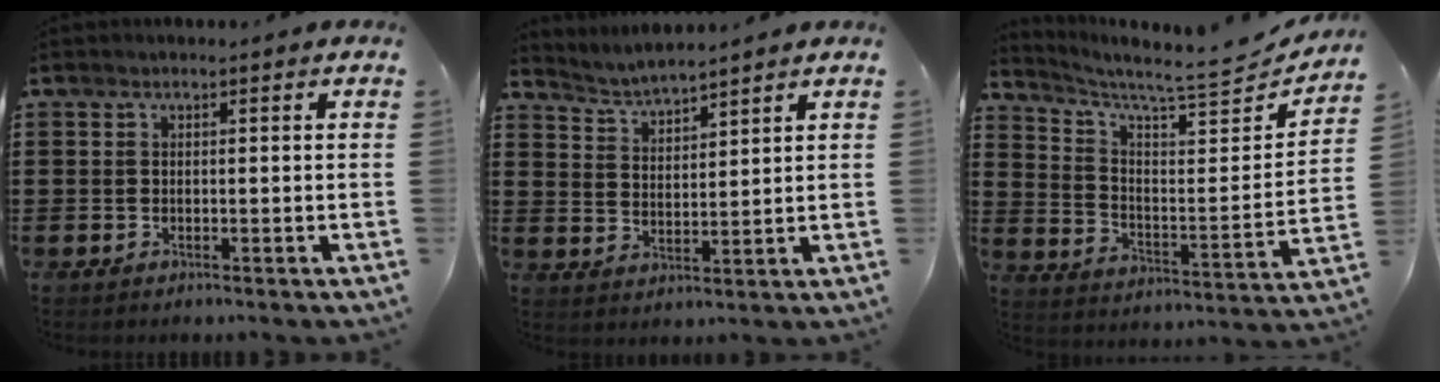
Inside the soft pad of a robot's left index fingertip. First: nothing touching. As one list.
[{"total": 3.5, "force": [3.5, -0.2, 0.1], "torque": [-0.017, -0.017, 0.061]}, {"total": 6.2, "force": [5.5, 0.1, 2.7], "torque": [-0.073, -0.055, 0.085]}]